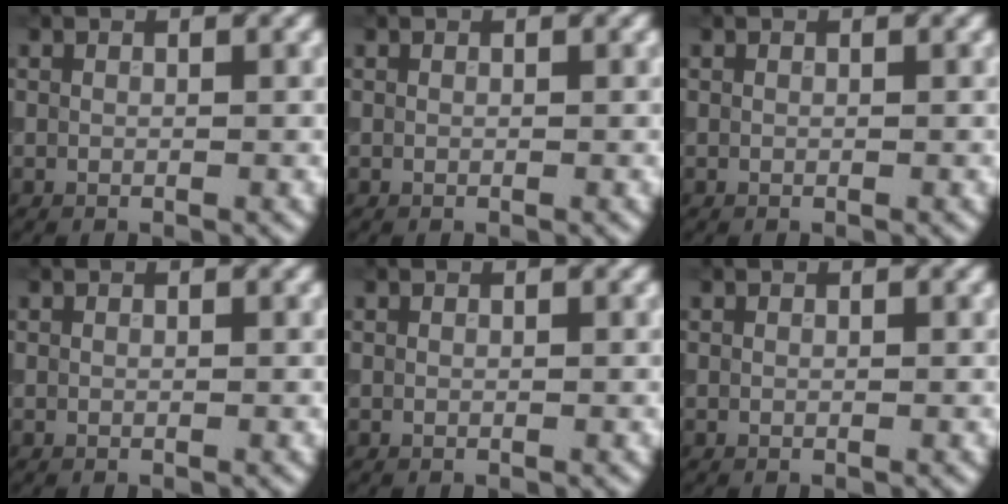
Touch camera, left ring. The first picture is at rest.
{"total": 0.0}
{"total": 0.0}
{"total": 0.0}
{"total": 0.0}
{"total": 0.0}